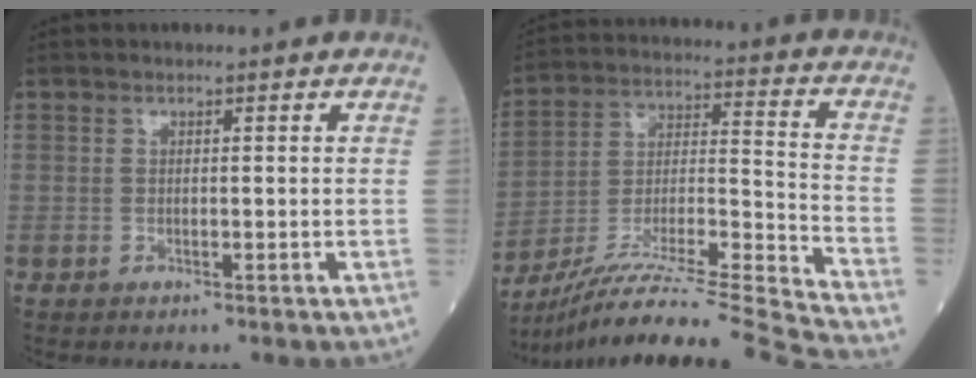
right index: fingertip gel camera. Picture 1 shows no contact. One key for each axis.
{"total": 23.3, "fx": -21.1, "fy": -3.2, "fz": 9.3, "tx": -0.151, "ty": -0.027, "tz": -0.353}